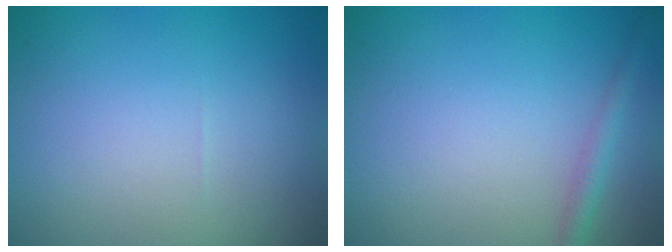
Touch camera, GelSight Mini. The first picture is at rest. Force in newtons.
{"total": 1.6, "press": 1.6, "slide": 0.1}